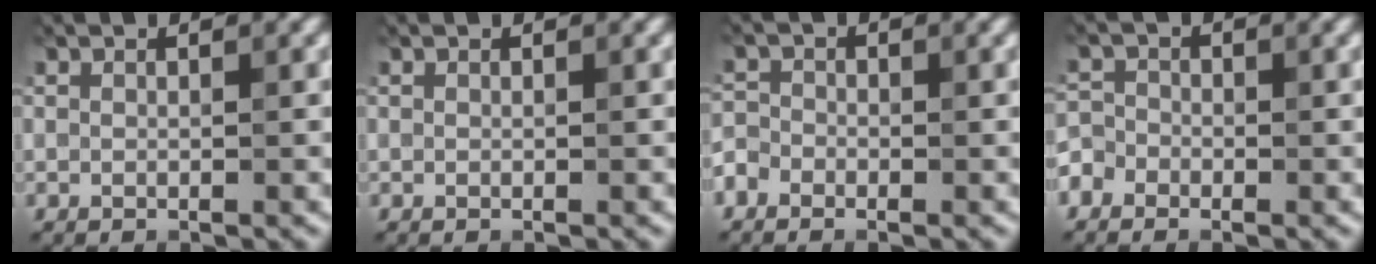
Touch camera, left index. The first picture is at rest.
{"total": 0.0}
{"total": 1.8, "force": [-1.1, 1.3, 0.6], "torque": [-0.006, 0.009, -0.024]}
{"total": 2.4, "force": [-1.5, 1.8, 0.6], "torque": [-0.006, 0.010, -0.036]}